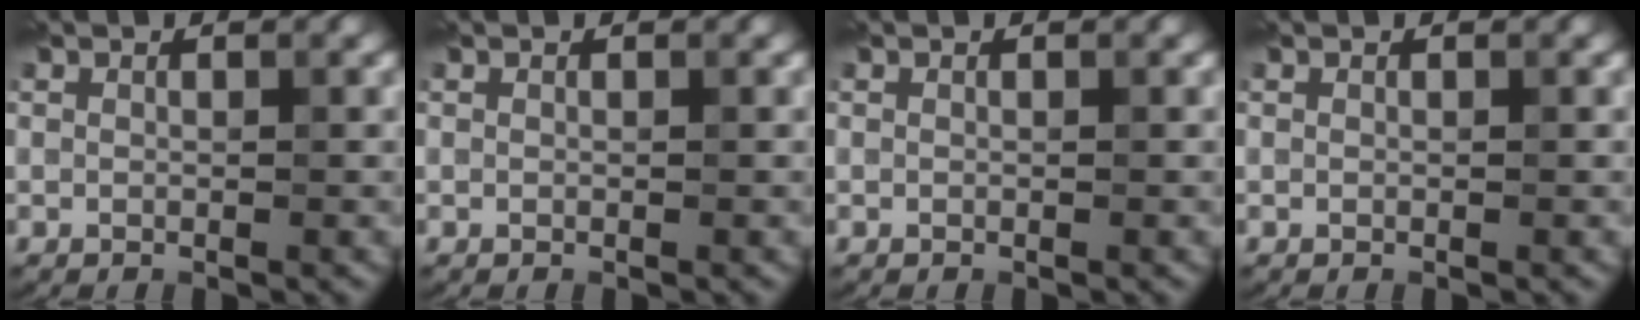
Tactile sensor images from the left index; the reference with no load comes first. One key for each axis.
{"total": 0.0}
{"total": 0.0}
{"total": 0.0}